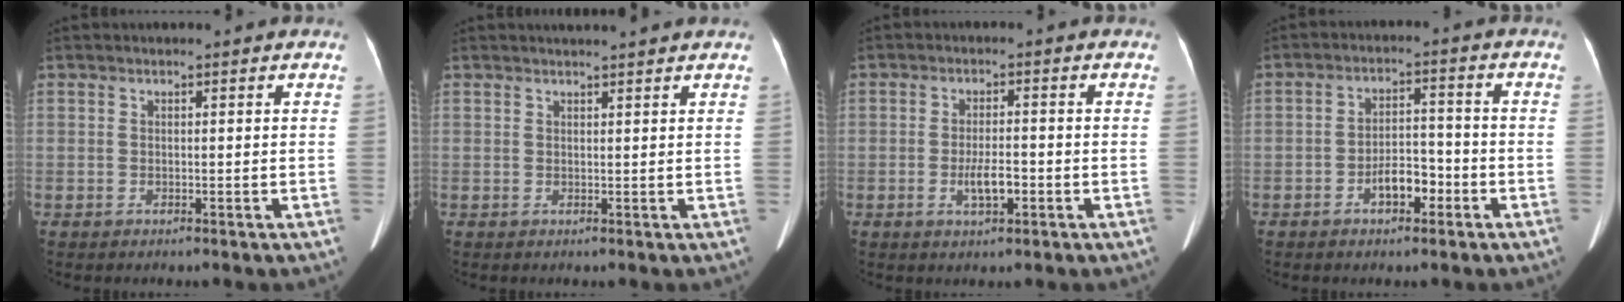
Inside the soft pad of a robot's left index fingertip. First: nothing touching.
{"total": 3.9, "force": [3.6, -0.3, 1.4], "torque": [-0.018, 0.018, 0.045]}
{"total": 3.7, "force": [-1.3, 1.0, 3.3], "torque": [-0.064, 0.002, -0.022]}
{"total": 5.0, "force": [-2.6, 2.3, 3.6], "torque": [-0.063, 0.015, -0.042]}